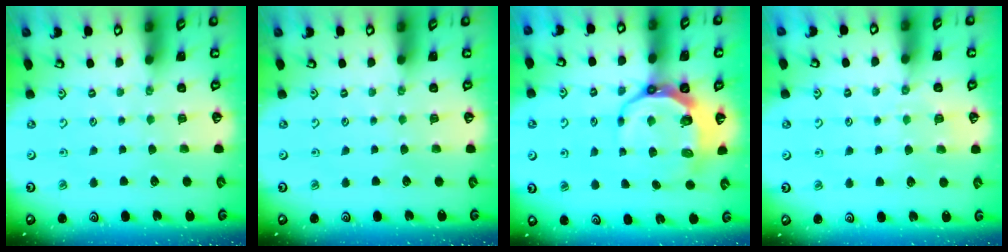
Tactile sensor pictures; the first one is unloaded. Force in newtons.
{"total": 0.0}
{"total": 10.3, "press": 9.4, "slide": 4.1}
{"total": 2.9, "press": 2.8, "slide": 0.6}